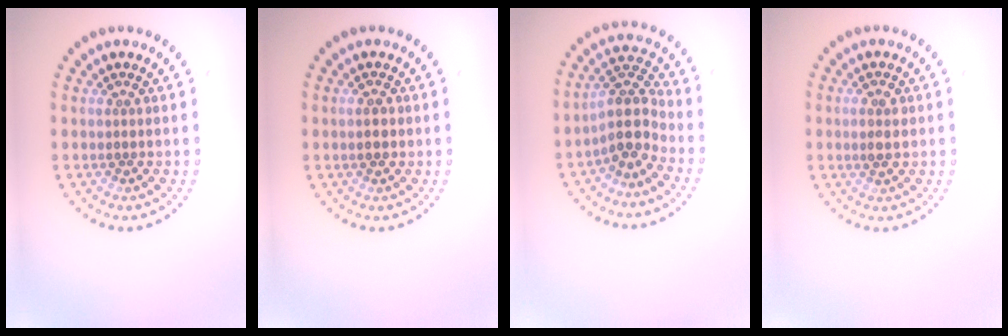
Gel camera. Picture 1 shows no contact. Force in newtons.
{"total": 2.0, "press": 2.0, "slide": 0.1}
{"total": 3.7, "press": 2.9, "slide": 2.3}
{"total": 1.7, "press": 1.7, "slide": 0.1}